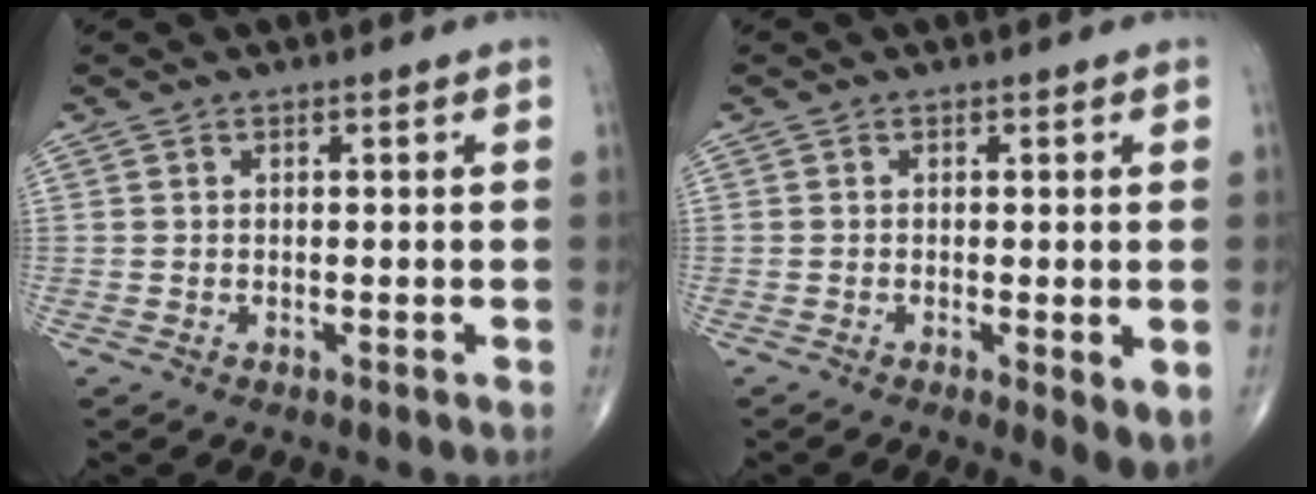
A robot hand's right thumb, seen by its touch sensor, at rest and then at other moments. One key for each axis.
{"total": 4.2, "fx": -0.9, "fy": 1.0, "fz": 4.0, "tx": -0.062, "ty": -0.014, "tz": -0.014}